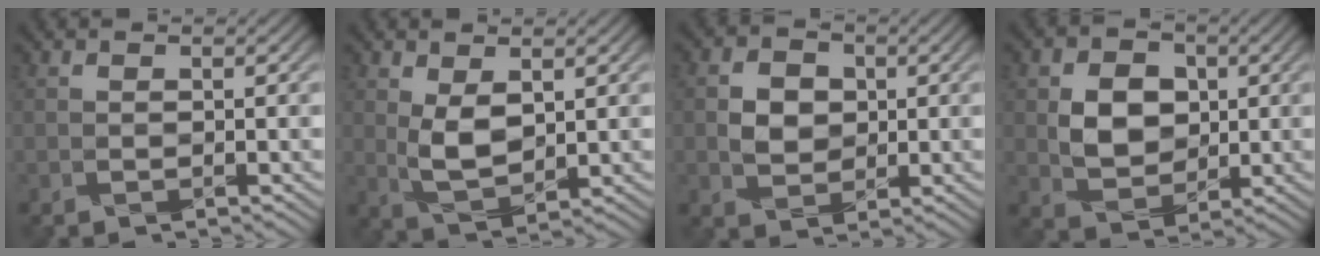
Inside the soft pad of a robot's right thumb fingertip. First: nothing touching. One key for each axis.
{"total": 4.6, "fx": 1.2, "fy": 2.6, "fz": 3.6, "tx": -0.086, "ty": -0.009, "tz": 0.033}
{"total": 3.8, "fx": 0.3, "fy": 3.3, "fz": 1.9, "tx": -0.041, "ty": -0.004, "tz": 0.002}
{"total": 6.2, "fx": 0.8, "fy": 5.1, "fz": 3.4, "tx": -0.070, "ty": -0.003, "tz": 0.015}